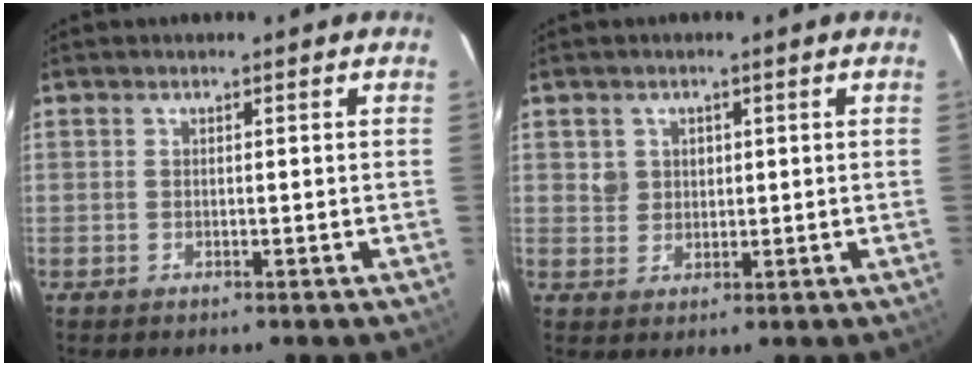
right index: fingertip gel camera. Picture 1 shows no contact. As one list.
[{"total": 3.2, "force": [1.0, 3.0, 0.5], "torque": [0.001, 0.013, 0.019]}]